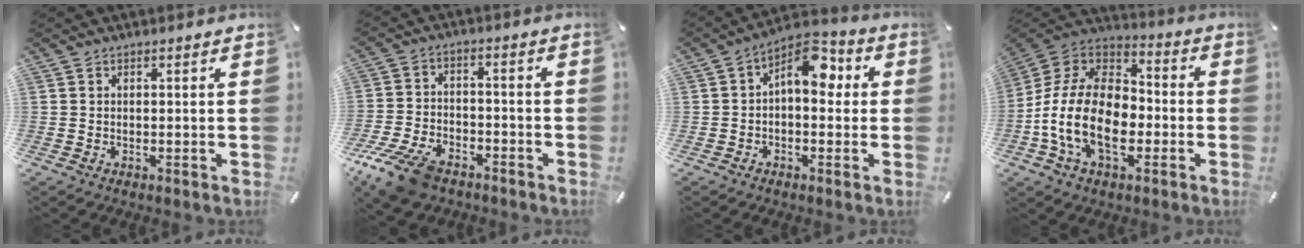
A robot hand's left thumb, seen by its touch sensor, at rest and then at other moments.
{"total": 11.0, "force": [-7.6, 5.6, 5.7], "torque": [-0.111, 0.039, -0.139]}
{"total": 8.9, "force": [2.1, 5.2, 6.9], "torque": [-0.094, -0.012, 0.032]}
{"total": 17.8, "force": [-6.4, 11.7, 11.8], "torque": [-0.269, 0.029, -0.117]}